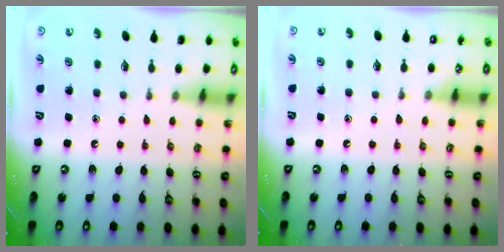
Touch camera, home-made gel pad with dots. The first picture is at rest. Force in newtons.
{"total": 3.0, "press": 2.9, "slide": 0.4}